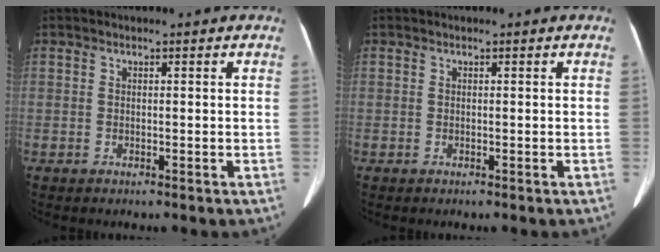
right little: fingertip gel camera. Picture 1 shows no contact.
{"total": 0.0}